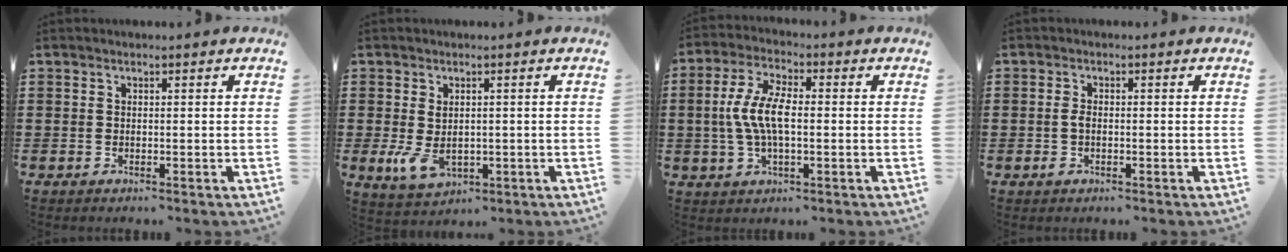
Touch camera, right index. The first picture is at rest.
{"total": 4.5, "force": [-0.5, 2.7, 3.5], "torque": [-0.088, -0.006, -0.012]}
{"total": 7.8, "force": [-0.3, 3.1, 7.1], "torque": [-0.164, -0.005, -0.014]}
{"total": 1.7, "force": [-0.4, 0.9, 1.4], "torque": [-0.035, -0.003, -0.010]}